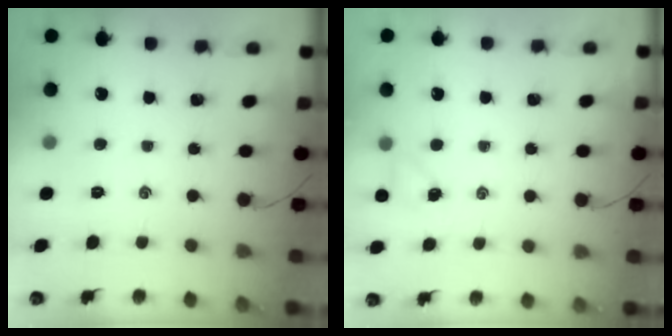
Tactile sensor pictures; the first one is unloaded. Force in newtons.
{"total": 4.2, "press": 4.1, "slide": 0.9}